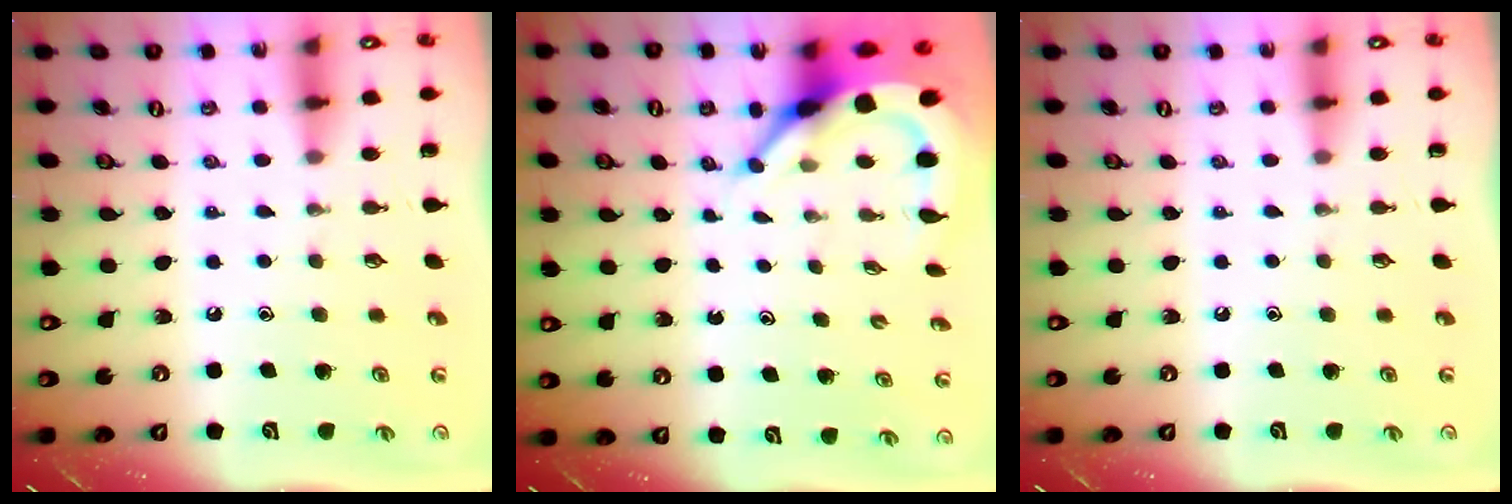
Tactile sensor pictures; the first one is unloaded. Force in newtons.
{"total": 7.7, "press": 7.7, "slide": 0.7}
{"total": 0.0}